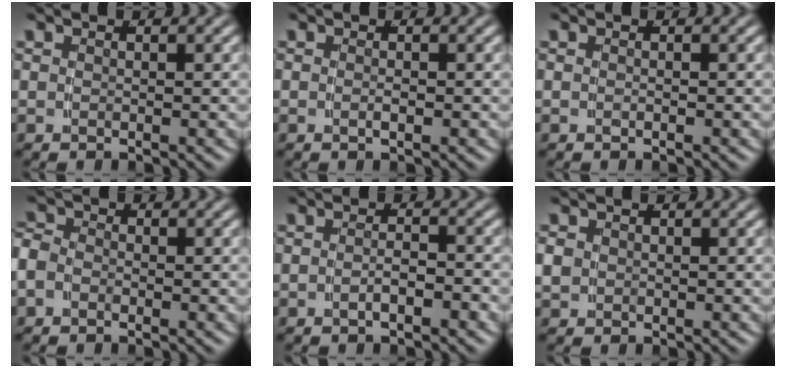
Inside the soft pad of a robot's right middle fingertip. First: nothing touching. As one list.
[{"total": 0.7, "force": [-0.4, 0.0, 0.6], "torque": [-0.012, -0.003, -0.004]}, {"total": 0.5, "force": [-0.3, -0.4, 0.1], "torque": [0.000, 0.001, -0.005]}, {"total": 2.3, "force": [-0.8, 1.9, 1.0], "torque": [-0.034, -0.010, -0.015]}, {"total": 1.7, "force": [-1.4, 0.0, 1.0], "torque": [-0.010, 0.002, -0.026]}, {"total": 1.0, "force": [0.0, 0.8, 0.5], "torque": [-0.017, -0.006, 0.007]}]